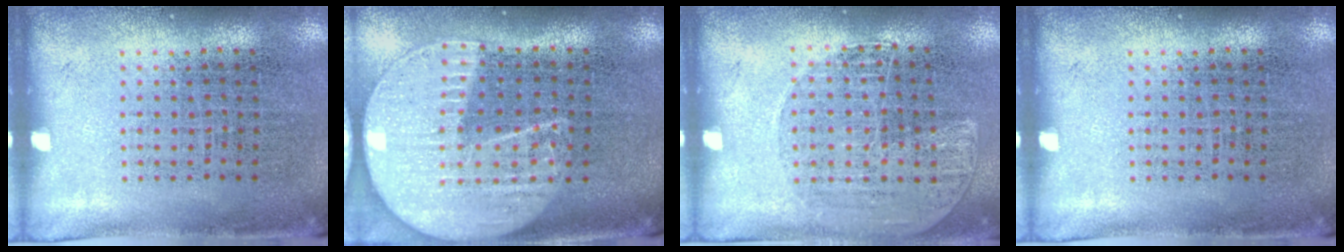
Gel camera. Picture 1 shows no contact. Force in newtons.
{"total": 2.3, "press": 2.0, "slide": 1.1}
{"total": 1.3, "press": 1.3, "slide": 0.1}
{"total": 0.0}